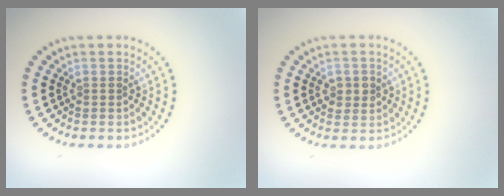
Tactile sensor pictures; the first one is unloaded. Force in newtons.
{"total": 1.8, "press": 1.8, "slide": 0.0}